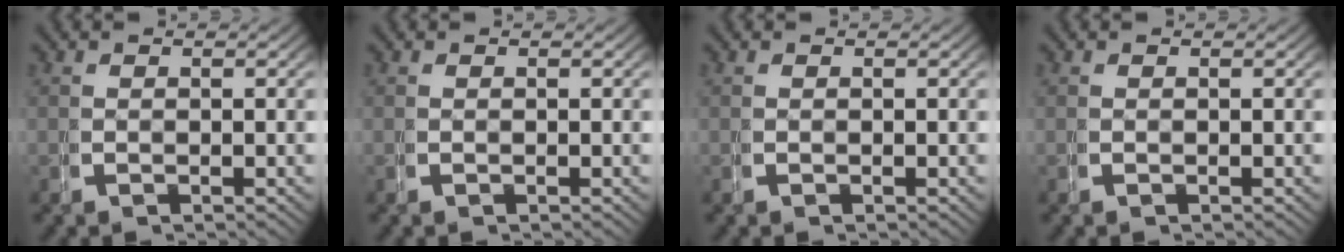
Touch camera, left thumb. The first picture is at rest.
{"total": 0.0}
{"total": 0.0}
{"total": 0.0}